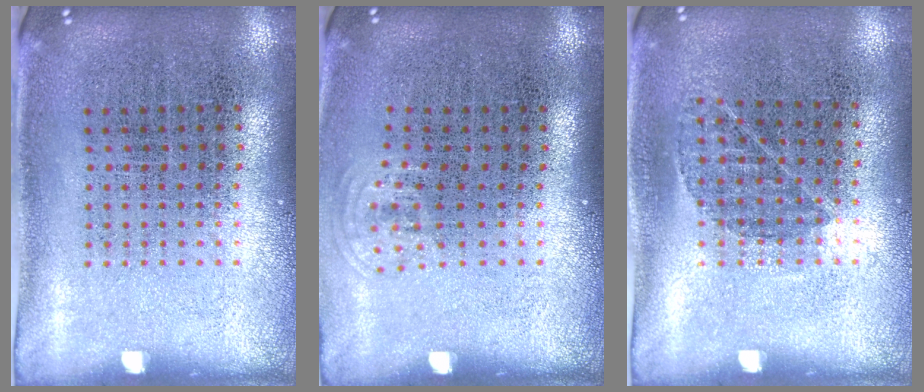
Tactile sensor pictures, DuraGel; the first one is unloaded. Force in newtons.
{"total": 0.8, "press": 0.5, "slide": 0.6}
{"total": 0.8, "press": 0.6, "slide": 0.5}